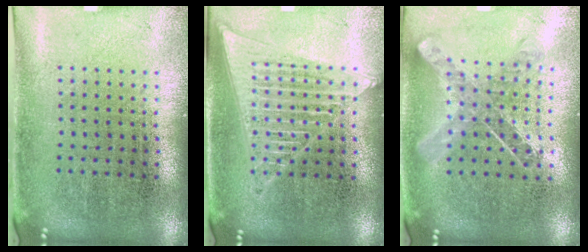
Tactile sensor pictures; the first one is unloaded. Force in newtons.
{"total": 1.6, "press": 1.6, "slide": 0.2}
{"total": 0.7, "press": 0.7, "slide": 0.1}